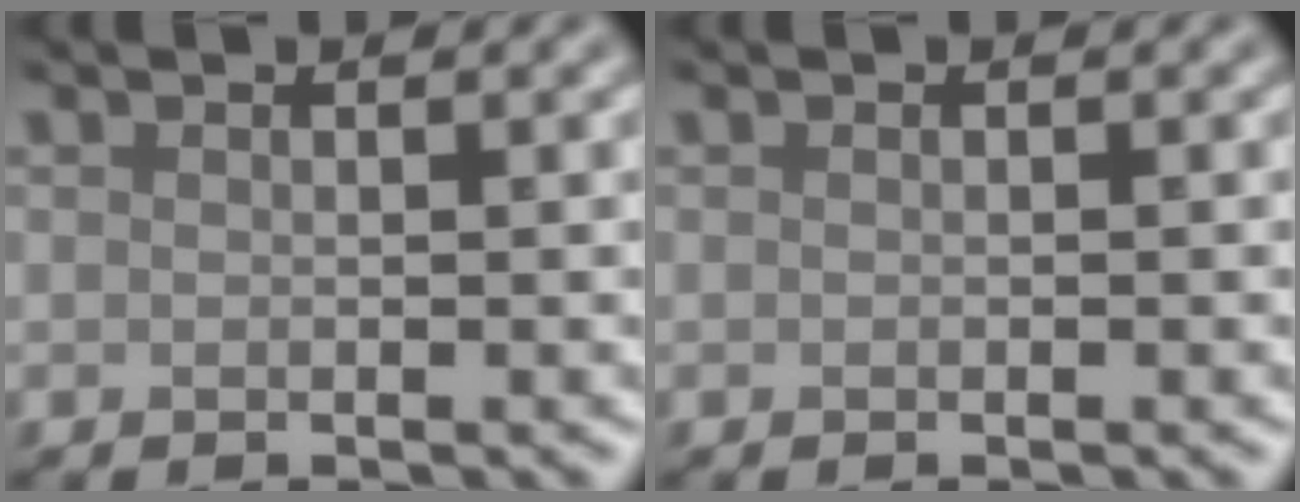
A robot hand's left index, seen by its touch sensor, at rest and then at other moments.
{"total": 0.0}